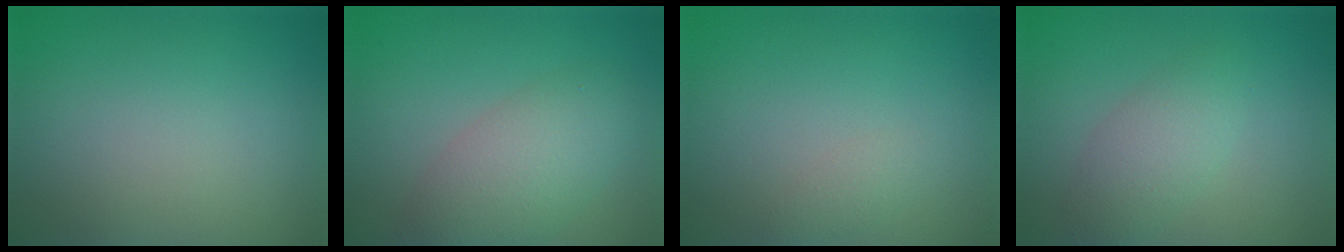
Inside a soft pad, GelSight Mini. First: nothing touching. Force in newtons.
{"total": 5.3, "press": 5.3, "slide": 0.5}
{"total": 1.0, "press": 1.0, "slide": 0.0}
{"total": 3.0, "press": 3.0, "slide": 0.0}